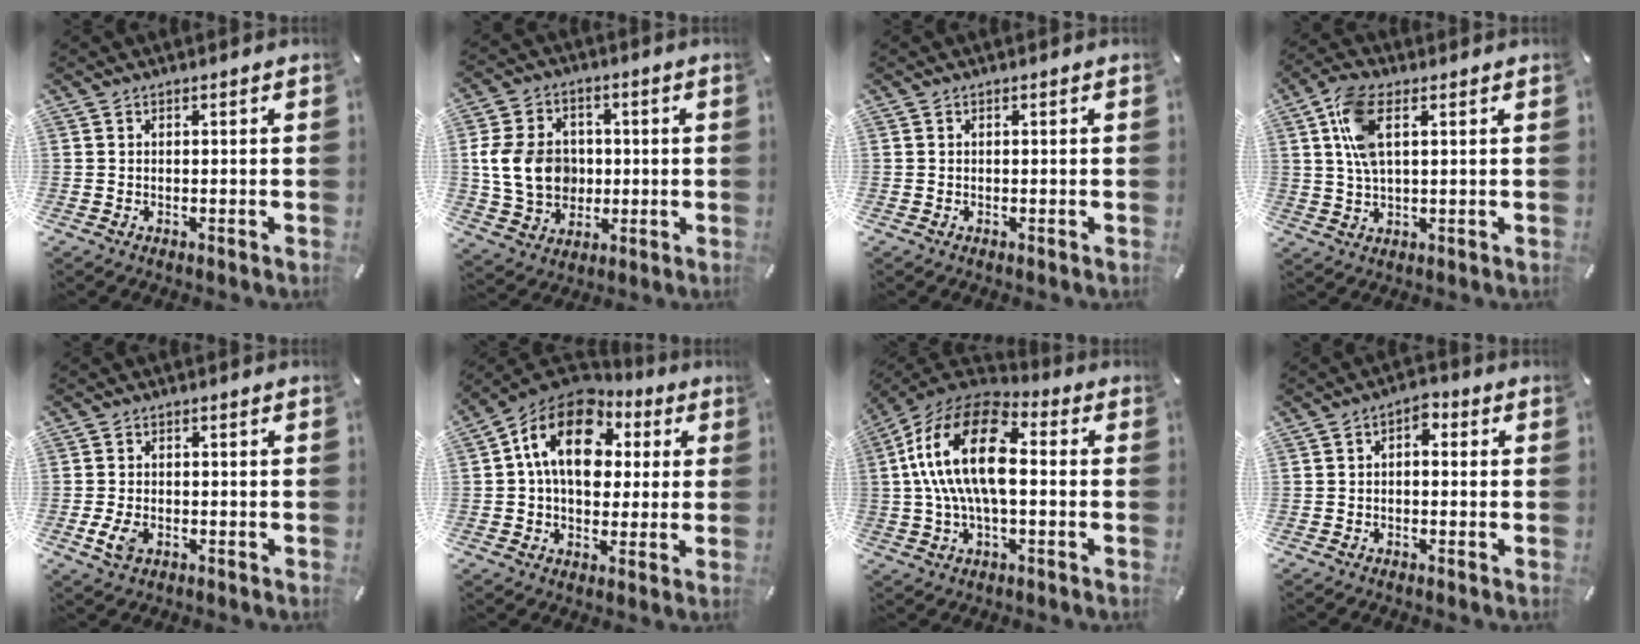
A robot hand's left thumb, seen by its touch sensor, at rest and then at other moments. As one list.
[{"total": 12.8, "force": [0.3, 10.4, 7.5], "torque": [-0.170, 0.016, 0.008]}, {"total": 0.0}, {"total": 9.0, "force": [2.7, 4.3, 7.5], "torque": [-0.163, 0.004, 0.047]}, {"total": 3.7, "force": [-1.3, 2.4, 2.5], "torque": [-0.061, -0.002, -0.024]}, {"total": 15.8, "force": [4.1, 11.5, 10.0], "torque": [-0.187, -0.008, 0.071]}, {"total": 19.1, "force": [1.8, 10.0, 16.2], "torque": [-0.319, 0.009, 0.030]}, {"total": 3.2, "force": [-0.2, 2.1, 2.3], "torque": [-0.040, 0.011, -0.010]}]